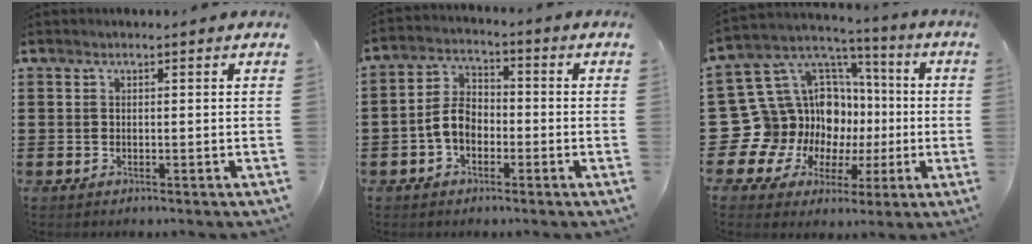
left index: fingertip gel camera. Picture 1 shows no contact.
{"total": 5.7, "force": [-2.0, 3.8, 3.8], "torque": [-0.090, 0.009, -0.044]}
{"total": 15.5, "force": [-1.7, 14.6, 5.1], "torque": [-0.156, -0.032, 0.007]}